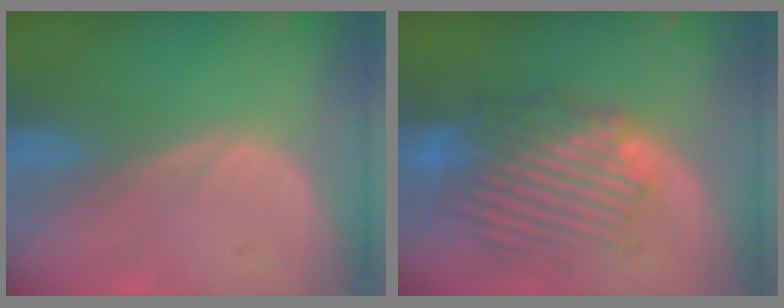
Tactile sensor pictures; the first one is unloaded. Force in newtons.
{"total": 9.8, "press": 9.1, "slide": 3.5}